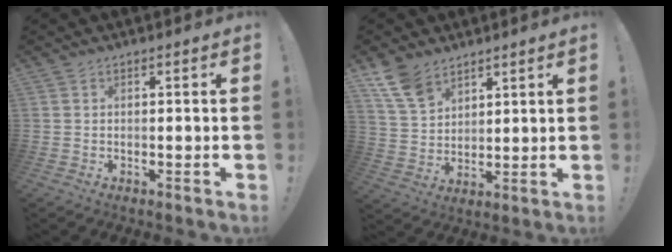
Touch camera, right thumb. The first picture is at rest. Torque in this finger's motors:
{"motor_torque": [0.15, 0.23, 0.68, 0.45, 0.04]}